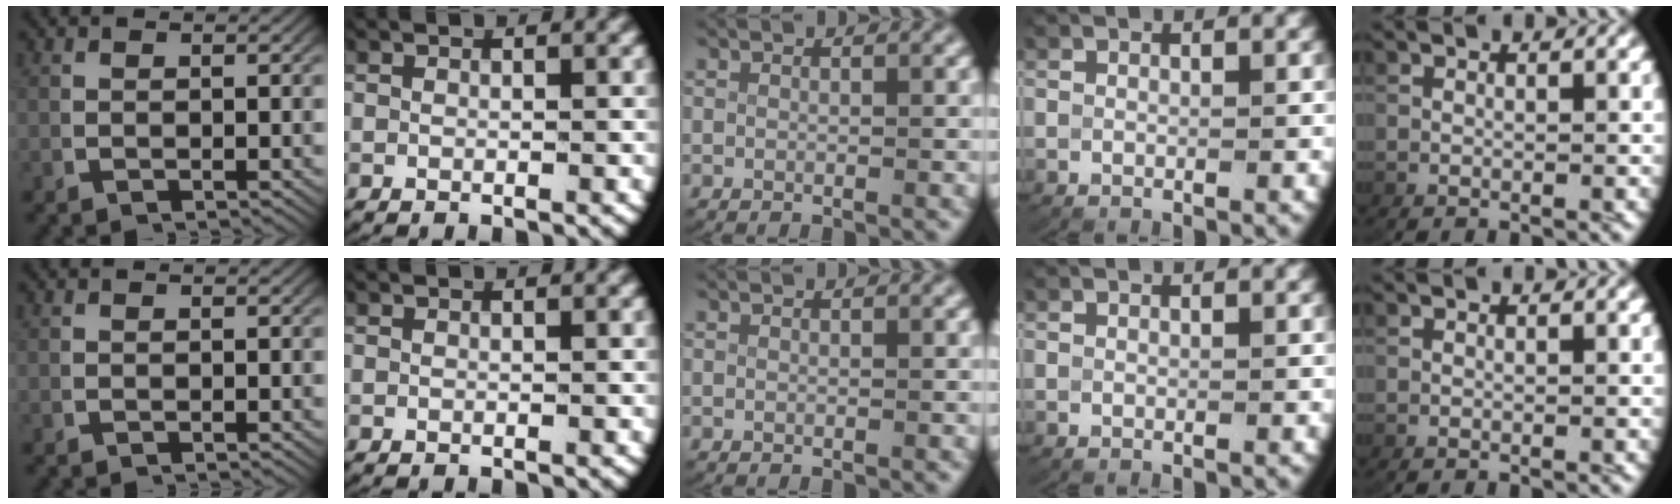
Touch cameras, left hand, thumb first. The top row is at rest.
{}